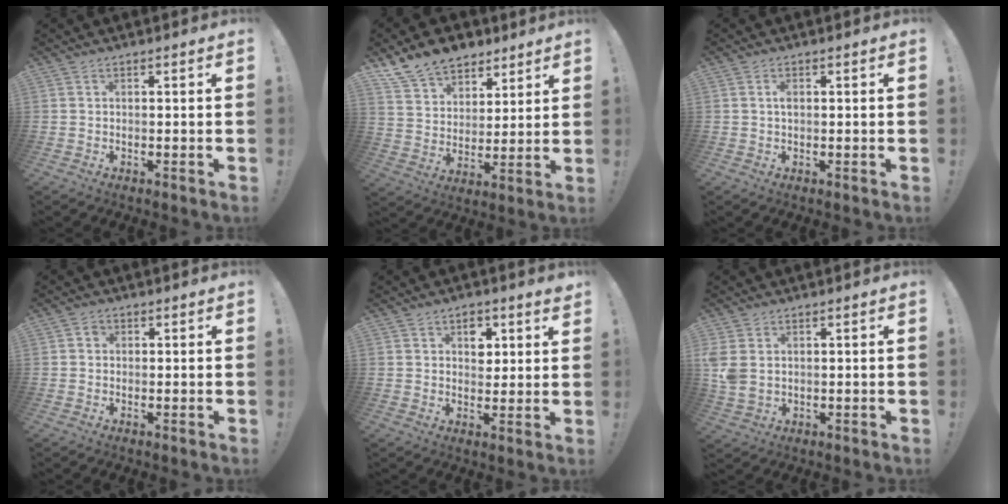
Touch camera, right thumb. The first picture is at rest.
{"total": 13.3, "force": [10.0, 8.1, 3.2], "torque": [-0.064, -0.070, 0.195]}
{"total": 1.3, "force": [0.0, 0.7, 1.1], "torque": [-0.017, 0.001, -0.002]}
{"total": 1.6, "force": [0.2, 1.4, 0.6], "torque": [-0.006, 0.003, 0.002]}
{"total": 5.5, "force": [2.5, 4.1, 2.7], "torque": [-0.018, -0.016, 0.040]}
{"total": 5.2, "force": [1.4, 3.6, 3.6], "torque": [-0.070, -0.007, 0.029]}